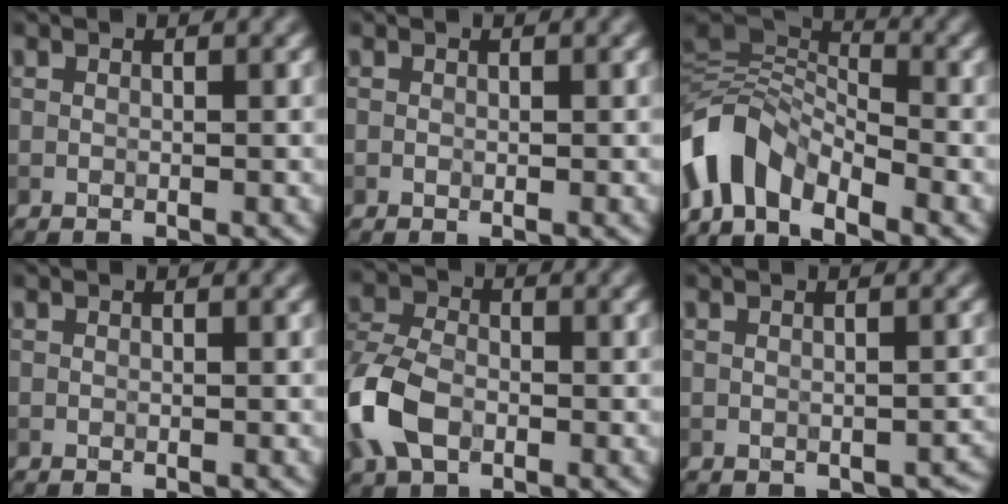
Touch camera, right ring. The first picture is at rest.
{"total": 0.0}
{"total": 7.8, "force": [-4.4, 4.2, 4.9], "torque": [-0.089, 0.010, -0.094]}
{"total": 0.0}
{"total": 7.0, "force": [-2.5, 4.8, 4.4], "torque": [-0.109, 0.003, -0.066]}
{"total": 3.3, "force": [-2.1, 1.9, 1.7], "torque": [-0.015, 0.001, -0.018]}